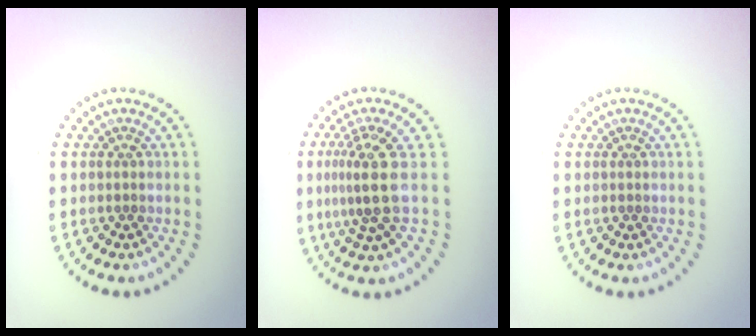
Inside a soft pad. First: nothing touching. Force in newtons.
{"total": 3.6, "press": 2.6, "slide": 2.5}
{"total": 0.0}